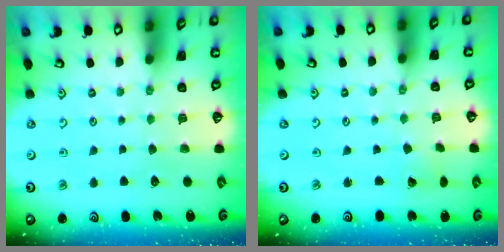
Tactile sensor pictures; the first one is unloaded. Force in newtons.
{"total": 2.3, "press": 2.3, "slide": 0.1}